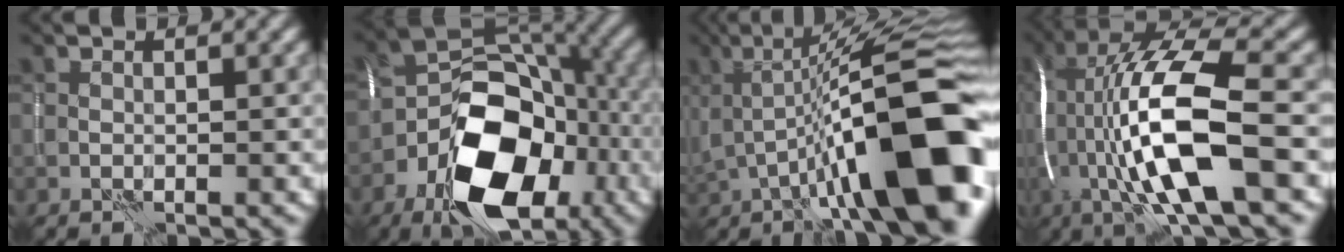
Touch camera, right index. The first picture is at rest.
{"total": 13.9, "force": [-6.0, 8.3, 9.4], "torque": [-0.144, -0.010, -0.099]}
{"total": 14.0, "force": [-2.8, 4.0, 13.2], "torque": [-0.191, 0.017, -0.047]}
{"total": 13.7, "force": [-2.1, 3.8, 13.0], "torque": [-0.254, 0.020, -0.039]}